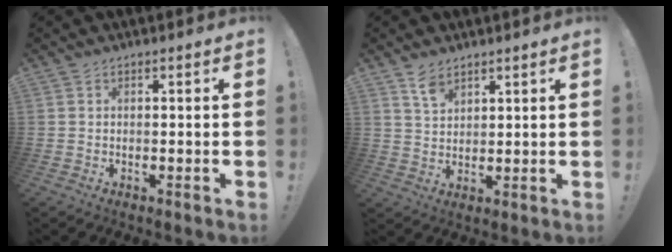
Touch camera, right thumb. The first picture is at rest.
{"total": 5.4, "force": [4.0, 3.0, 2.1], "torque": [-0.036, -0.023, 0.076]}